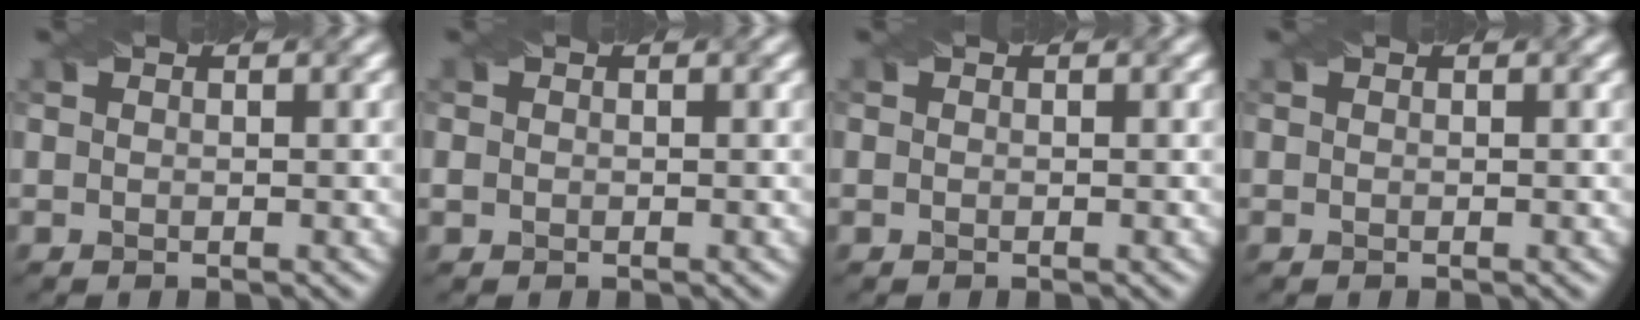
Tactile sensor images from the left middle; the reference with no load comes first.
{"total": 1.4, "force": [-0.8, -0.6, -0.9], "torque": [-0.004, -0.003, 0.014]}
{"total": 0.6, "force": [-0.3, -0.3, -0.4], "torque": [-0.002, -0.005, 0.005]}
{"total": 0.0}